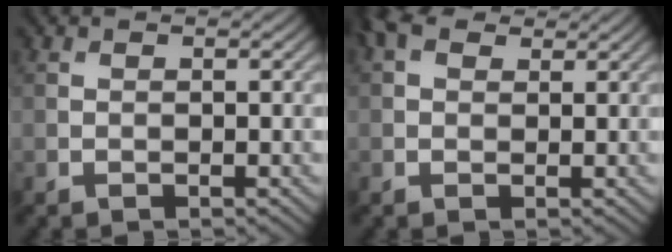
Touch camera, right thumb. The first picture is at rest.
{"total": 3.1, "force": [1.7, 1.9, 1.8], "torque": [-0.038, 0.010, 0.026]}